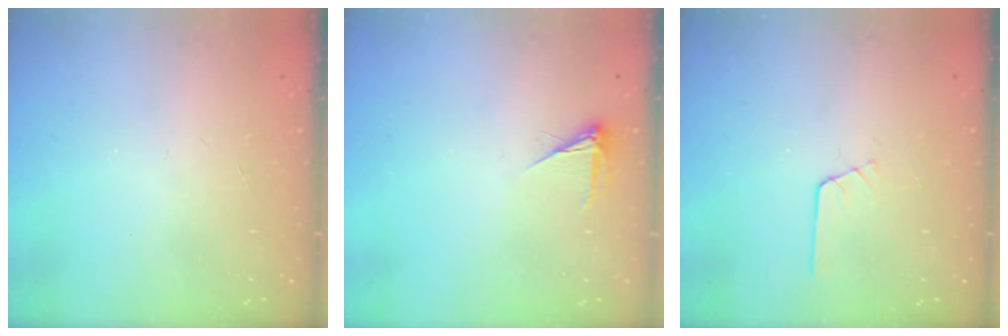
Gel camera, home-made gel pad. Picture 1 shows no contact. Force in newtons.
{"total": 3.3, "press": 3.3, "slide": 0.4}
{"total": 4.9, "press": 4.9, "slide": 0.4}